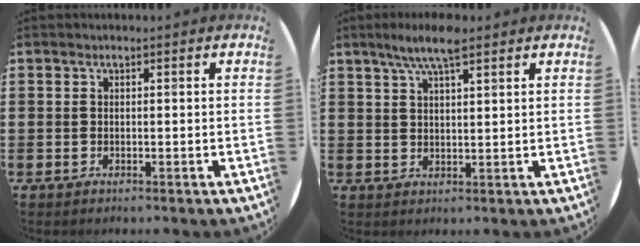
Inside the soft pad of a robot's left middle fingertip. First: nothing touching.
{"total": 5.7, "force": [4.2, 1.0, 3.7], "torque": [-0.072, -0.002, 0.071]}